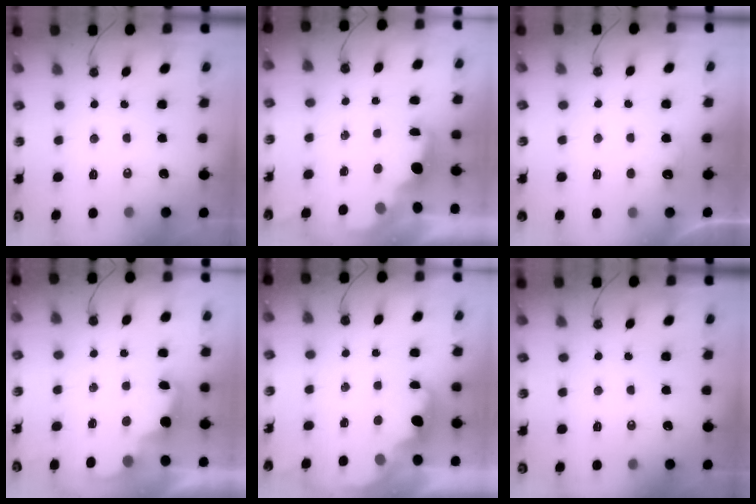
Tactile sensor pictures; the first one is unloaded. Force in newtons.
{"total": 2.1, "press": 2.0, "slide": 0.7}
{"total": 4.6, "press": 4.4, "slide": 1.1}
{"total": 3.3, "press": 3.3, "slide": 0.6}
{"total": 4.0, "press": 3.9, "slide": 0.6}
{"total": 0.0}